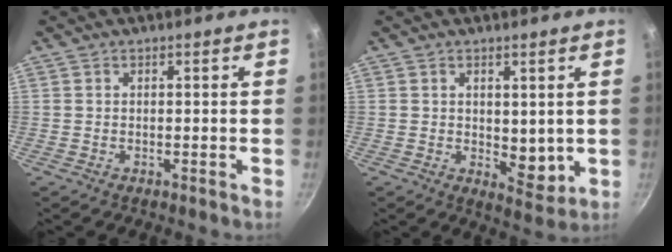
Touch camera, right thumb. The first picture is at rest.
{"total": 5.6, "force": [0.8, 3.5, 4.2], "torque": [-0.047, -0.025, 0.016]}